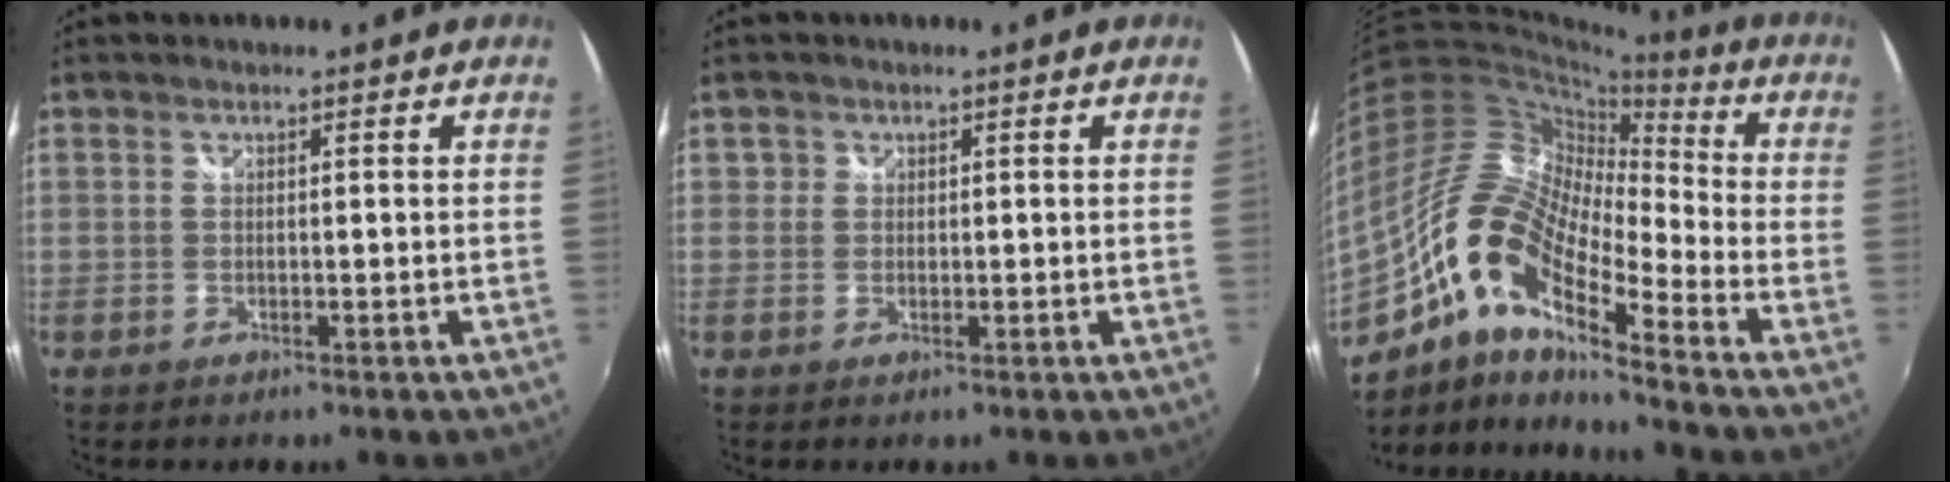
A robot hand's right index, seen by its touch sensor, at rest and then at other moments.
{"total": 1.4, "force": [0.1, 1.3, 0.3], "torque": [-0.004, 0.000, -0.003]}
{"total": 16.8, "force": [-7.9, 5.6, 13.7], "torque": [-0.244, 0.003, -0.174]}